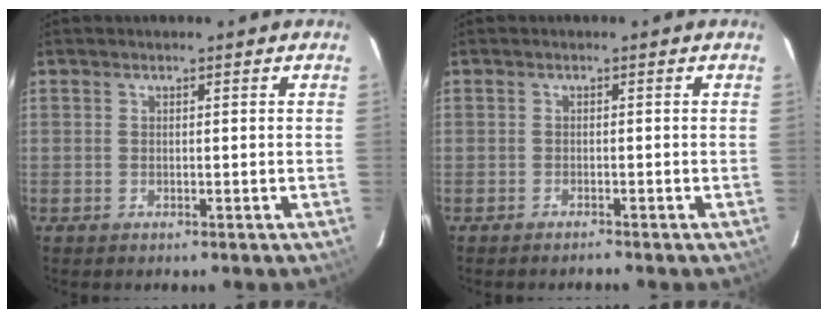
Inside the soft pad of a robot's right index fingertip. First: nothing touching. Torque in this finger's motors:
{"motor_torque": [-0.01, 0.07, -0.03, 0.01]}